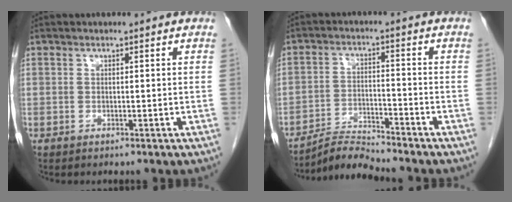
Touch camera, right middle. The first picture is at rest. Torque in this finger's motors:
{"motor_torque": [-0.15, -0.28, -0.04, 0.02]}